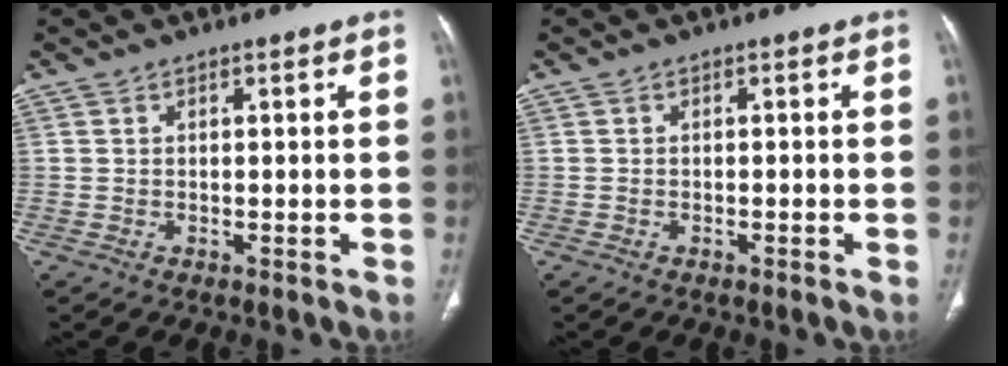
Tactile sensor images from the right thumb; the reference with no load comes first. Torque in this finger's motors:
{"motor_torque": [-0.43, -0.41, 0.48, -0.16, -0.03]}